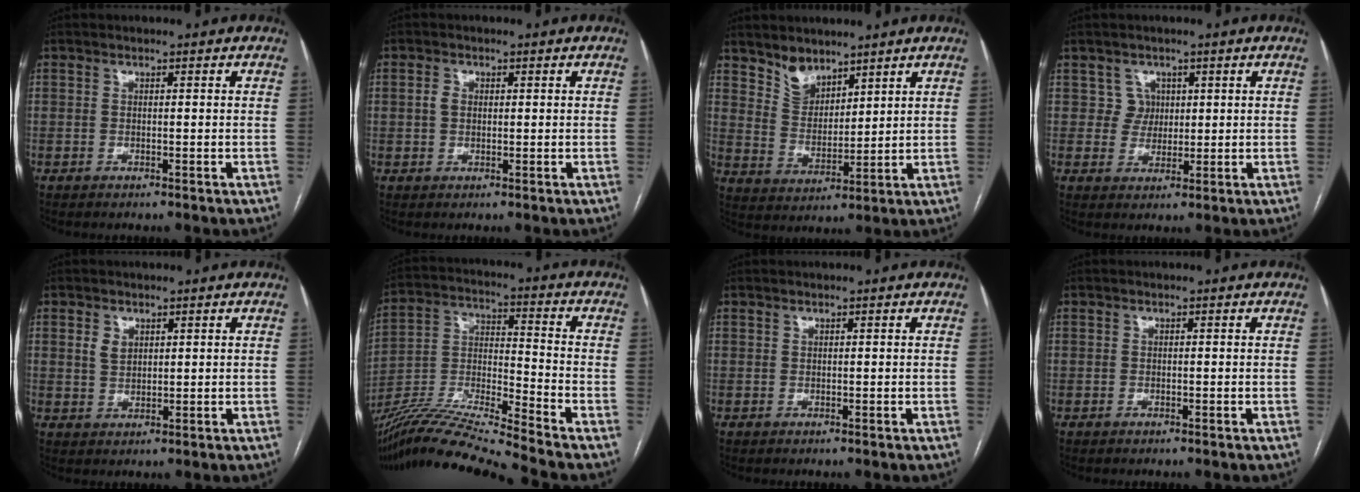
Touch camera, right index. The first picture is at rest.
{"total": 1.8, "force": [0.3, 1.4, 1.1], "torque": [-0.026, 0.009, 0.007]}
{"total": 5.8, "force": [4.8, 2.9, 1.6], "torque": [-0.034, 0.000, 0.102]}
{"total": 3.1, "force": [1.2, 2.9, -0.1], "torque": [0.007, 0.005, 0.019]}
{"total": 2.8, "force": [1.3, 2.0, 1.5], "torque": [-0.031, 0.002, 0.030]}
{"total": 15.8, "force": [-14.3, -2.3, 6.2], "torque": [-0.116, 0.000, -0.265]}
{"total": 0.0}
{"total": 0.0}